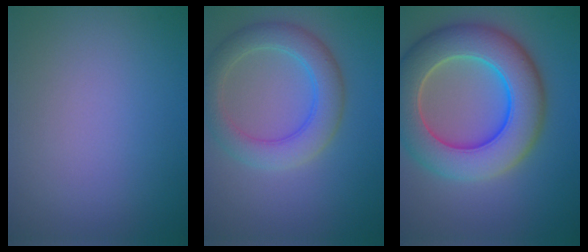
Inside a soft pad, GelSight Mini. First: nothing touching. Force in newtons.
{"total": 4.7, "press": 4.7, "slide": 0.4}
{"total": 10.1, "press": 10.1, "slide": 0.8}